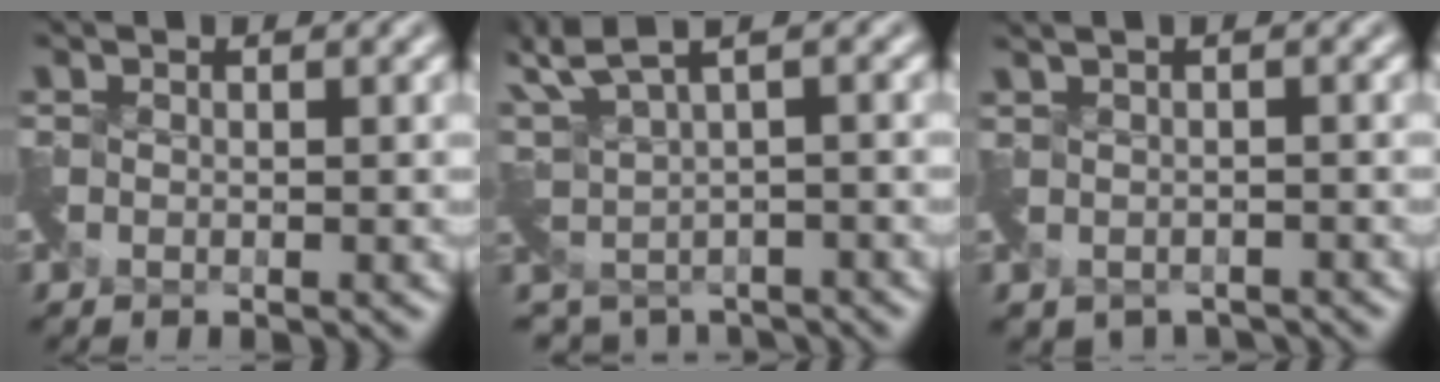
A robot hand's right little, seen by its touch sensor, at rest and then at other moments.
{"total": 4.3, "force": [2.3, 2.1, 2.9], "torque": [-0.074, -0.022, 0.057]}
{"total": 3.2, "force": [-1.2, 2.0, 2.2], "torque": [-0.044, -0.024, -0.017]}